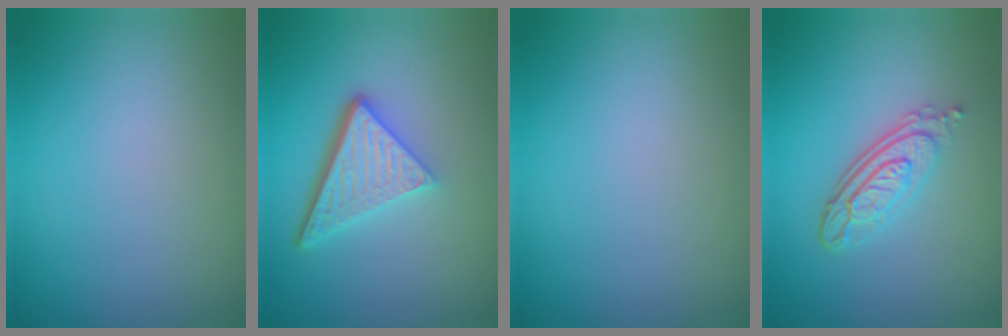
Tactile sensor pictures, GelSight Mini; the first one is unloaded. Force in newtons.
{"total": 5.1, "press": 3.6, "slide": 3.7}
{"total": 0.0}
{"total": 4.3, "press": 3.0, "slide": 3.1}